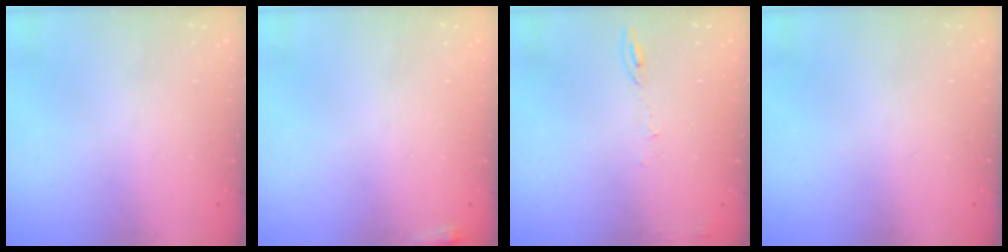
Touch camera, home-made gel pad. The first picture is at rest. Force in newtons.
{"total": 3.2, "press": 2.9, "slide": 1.3}
{"total": 6.2, "press": 6.2, "slide": 0.9}
{"total": 0.0}